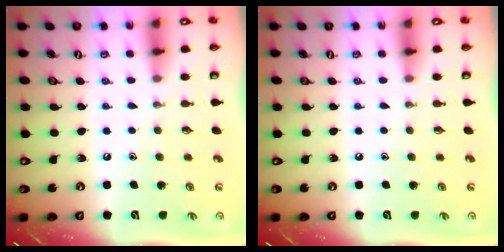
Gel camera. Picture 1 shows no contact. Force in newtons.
{"total": 0.0}